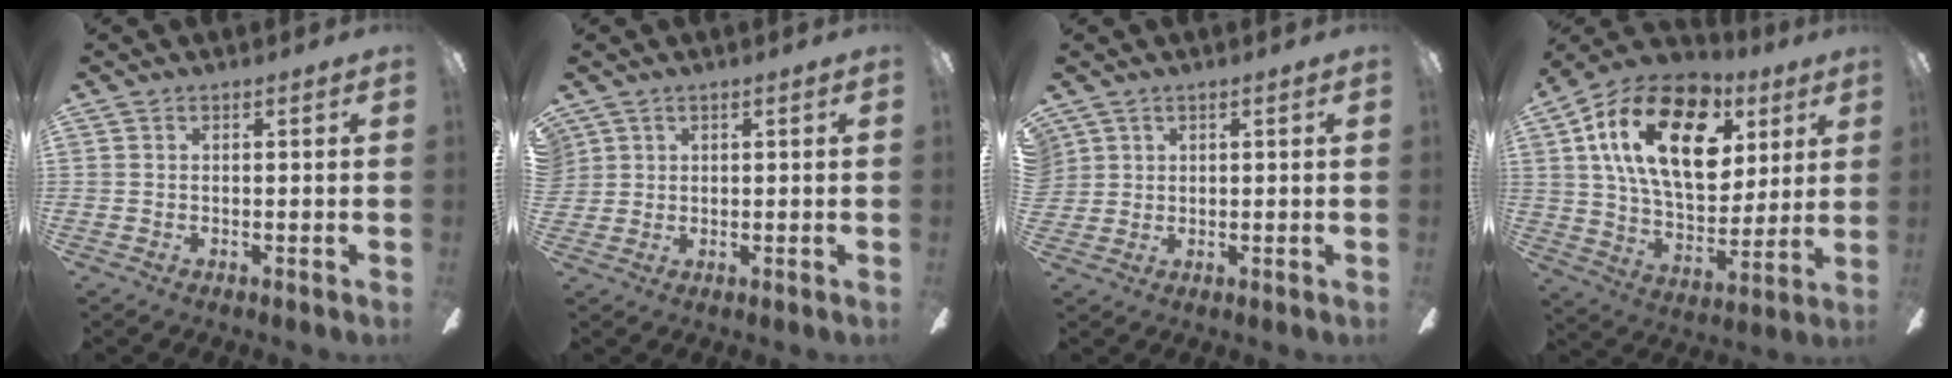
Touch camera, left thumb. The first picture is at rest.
{"total": 1.9, "force": [1.1, 1.5, -0.1], "torque": [-0.002, 0.002, 0.023]}
{"total": 2.2, "force": [1.2, 1.8, -0.1], "torque": [-0.003, 0.004, 0.025]}
{"total": 24.2, "force": [10.1, 14.2, 16.8], "torque": [-0.309, -0.022, 0.173]}